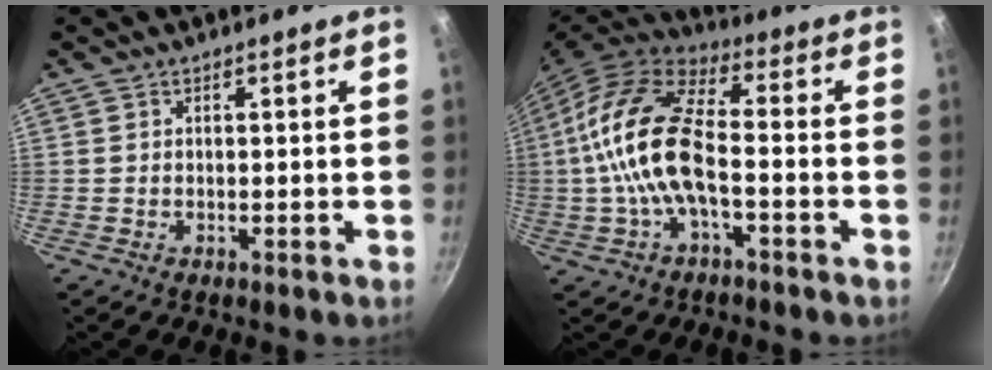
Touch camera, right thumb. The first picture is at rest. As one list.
[{"total": 16.1, "force": [-2.2, 7.3, 14.2], "torque": [-0.271, 0.038, -0.057]}]